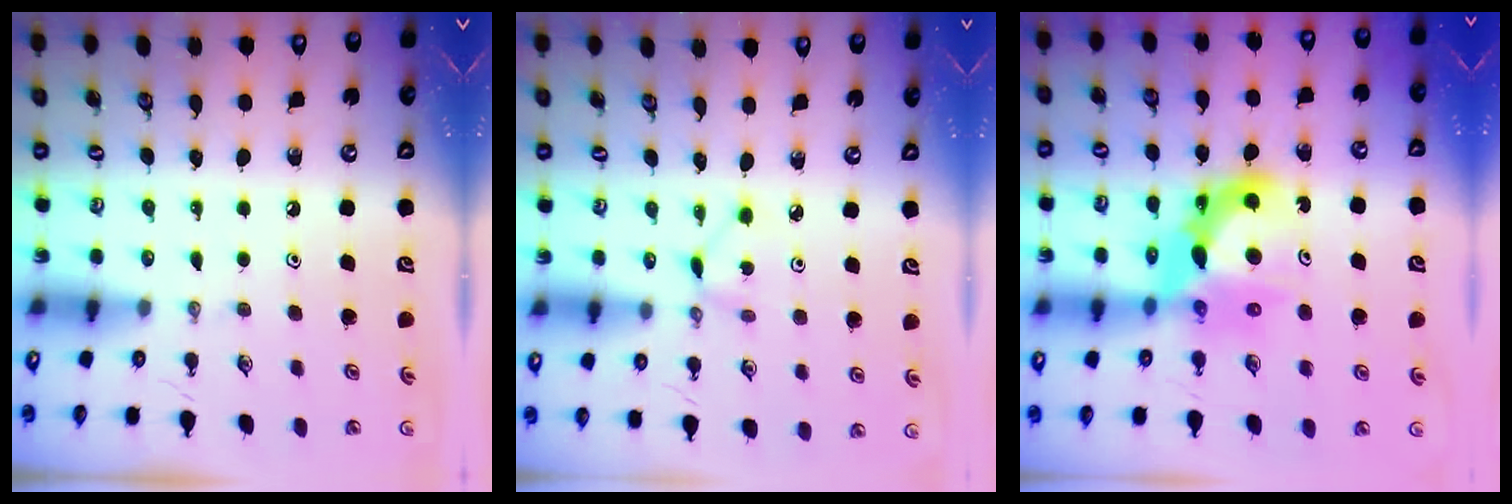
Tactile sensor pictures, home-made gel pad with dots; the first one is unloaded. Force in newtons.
{"total": 1.5, "press": 1.5, "slide": 0.2}
{"total": 11.6, "press": 11.5, "slide": 1.0}